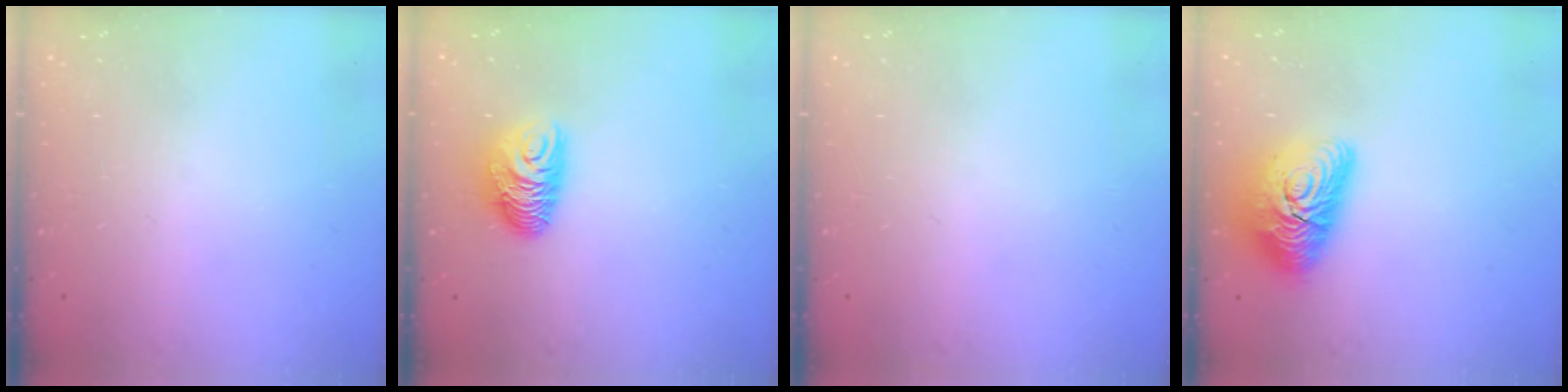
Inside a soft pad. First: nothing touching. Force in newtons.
{"total": 8.9, "press": 8.9, "slide": 0.3}
{"total": 0.0}
{"total": 15.1, "press": 15.1, "slide": 0.8}